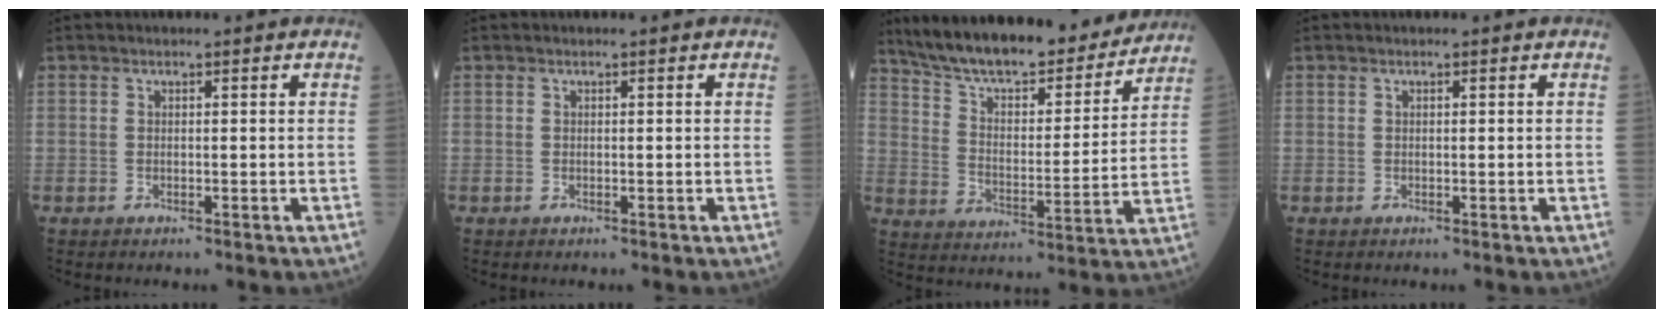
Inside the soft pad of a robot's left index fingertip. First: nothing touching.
{"total": 0.0}
{"total": 21.3, "force": [18.9, 4.4, 8.9], "torque": [-0.138, -0.003, 0.284]}
{"total": 0.0}